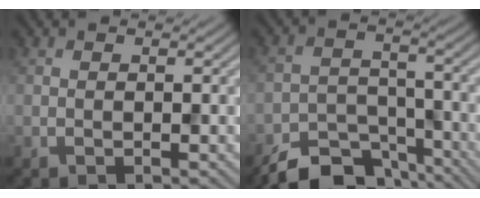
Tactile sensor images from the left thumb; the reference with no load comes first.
{"total": 7.8, "force": [-6.6, 3.4, 2.2], "torque": [-0.031, -0.011, -0.113]}